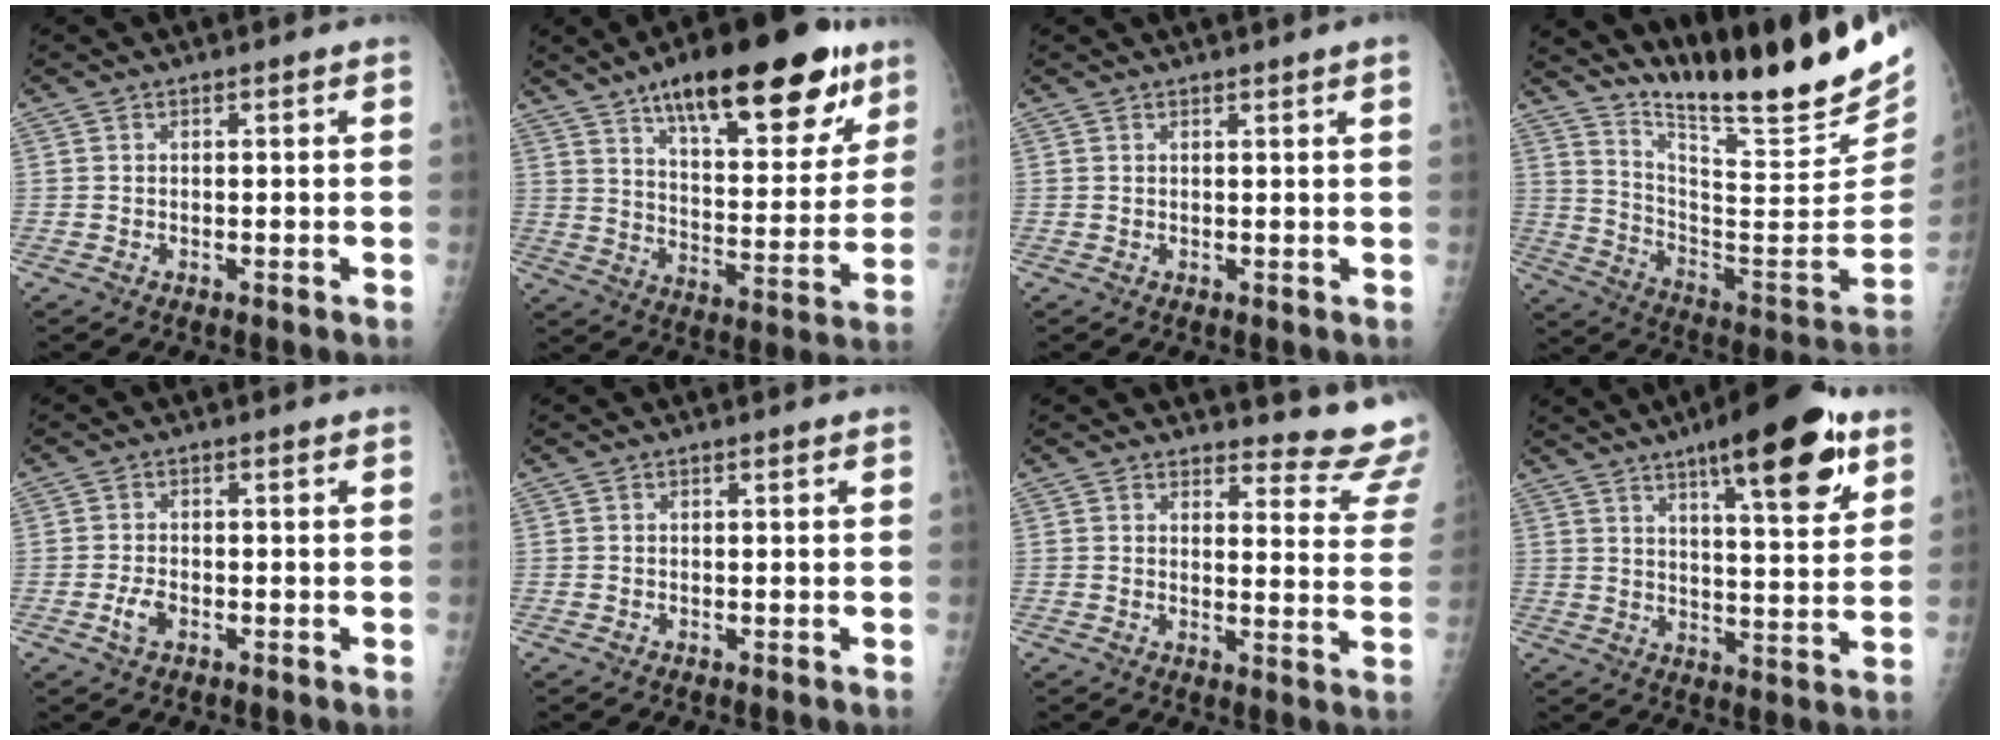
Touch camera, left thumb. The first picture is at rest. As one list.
[{"total": 25.7, "force": [15.6, 9.2, 18.3], "torque": [-0.230, -0.040, 0.238]}, {"total": 1.9, "force": [1.2, -0.7, 1.3], "torque": [-0.023, -0.004, 0.022]}, {"total": 25.0, "force": [20.8, 2.2, 13.7], "torque": [-0.191, -0.142, 0.325]}, {"total": 2.6, "force": [-1.1, 1.4, 2.0], "torque": [-0.042, 0.008, -0.020]}, {"total": 0.0}, {"total": 12.7, "force": [12.5, 1.7, 1.3], "torque": [0.019, -0.145, 0.115]}, {"total": 17.5, "force": [10.0, 4.5, 13.7], "torque": [-0.169, -0.042, 0.143]}]